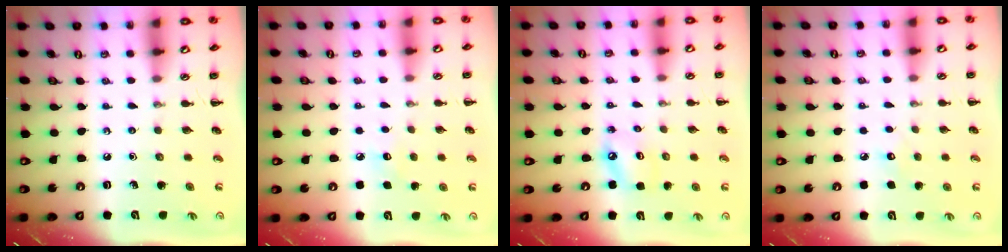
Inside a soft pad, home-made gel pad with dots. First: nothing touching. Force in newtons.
{"total": 5.4, "press": 5.1, "slide": 1.5}
{"total": 5.0, "press": 4.9, "slide": 0.8}
{"total": 4.4, "press": 4.3, "slide": 1.0}